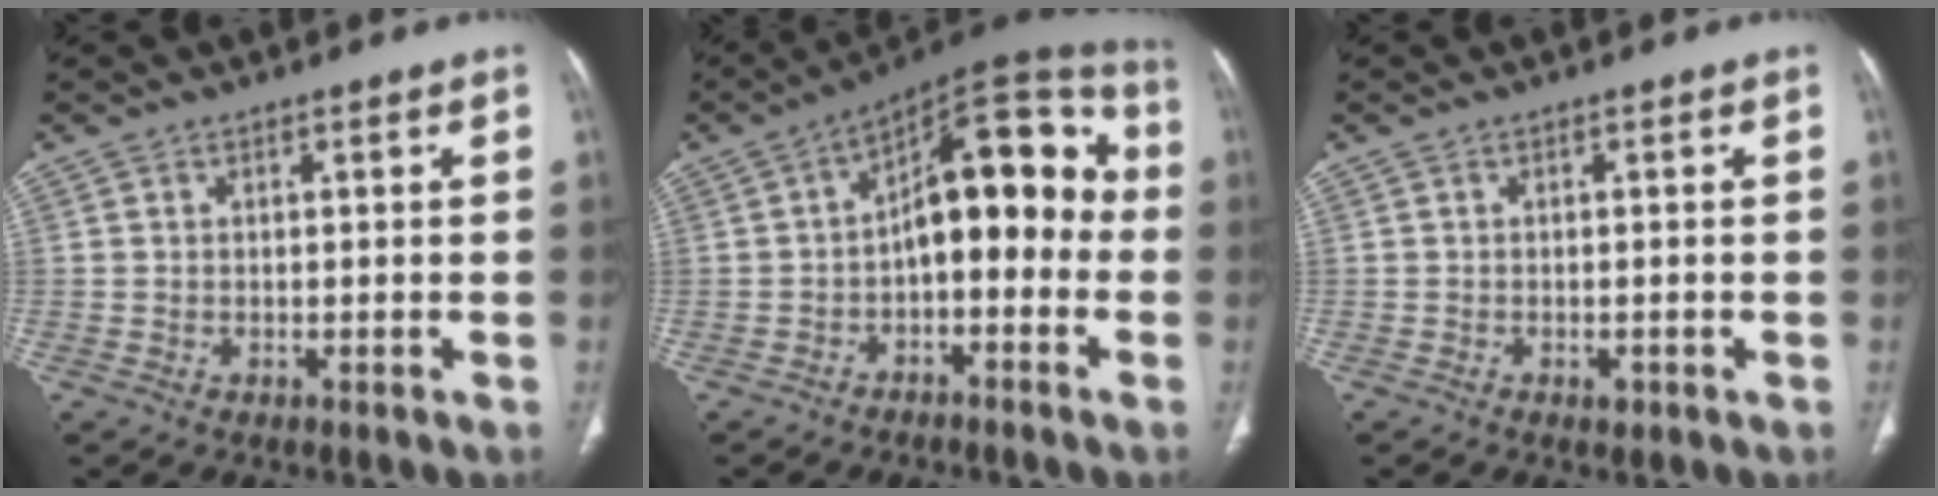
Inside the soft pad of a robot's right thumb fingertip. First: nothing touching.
{"total": 16.3, "force": [-1.4, 8.4, 13.9], "torque": [-0.157, 0.058, -0.033]}
{"total": 1.3, "force": [-0.6, 0.7, 0.9], "torque": [-0.013, -0.001, -0.006]}